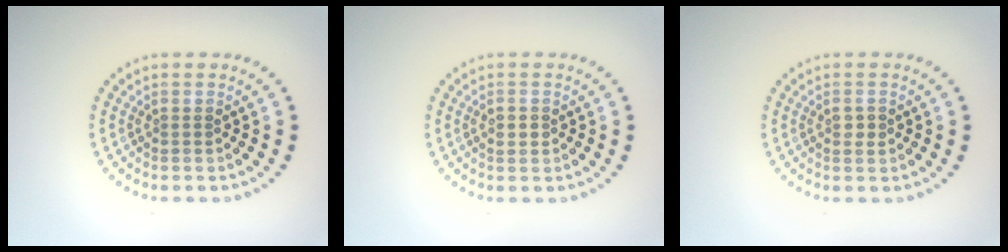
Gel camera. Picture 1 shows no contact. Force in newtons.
{"total": 1.2, "press": 1.1, "slide": 0.1}
{"total": 1.0, "press": 1.0, "slide": 0.2}